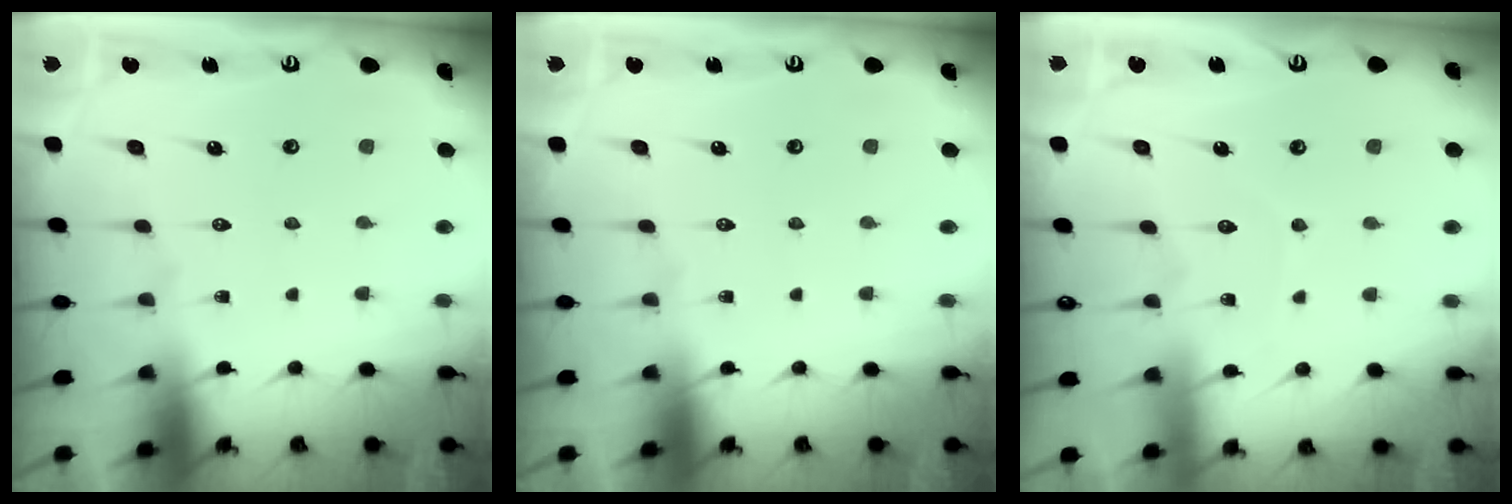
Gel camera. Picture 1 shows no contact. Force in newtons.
{"total": 0.0}
{"total": 2.4, "press": 2.4, "slide": 0.3}